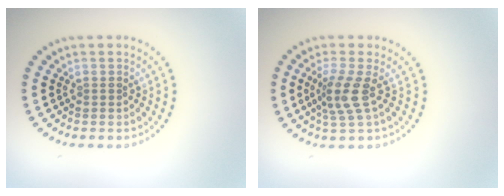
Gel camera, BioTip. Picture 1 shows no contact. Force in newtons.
{"total": 2.9, "press": 2.2, "slide": 1.8}